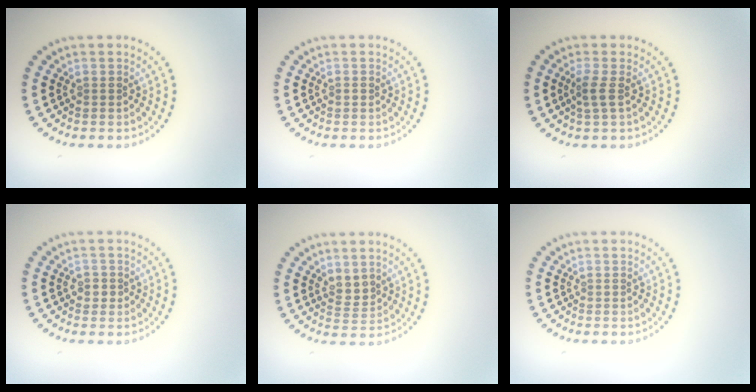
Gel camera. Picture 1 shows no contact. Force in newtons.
{"total": 0.6, "press": 0.6, "slide": 0.1}
{"total": 1.6, "press": 1.3, "slide": 1.0}
{"total": 1.2, "press": 1.0, "slide": 0.6}
{"total": 1.8, "press": 1.4, "slide": 1.1}
{"total": 0.0}